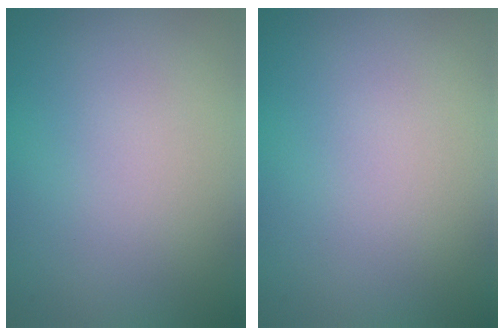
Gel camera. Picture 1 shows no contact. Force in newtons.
{"total": 0.0}